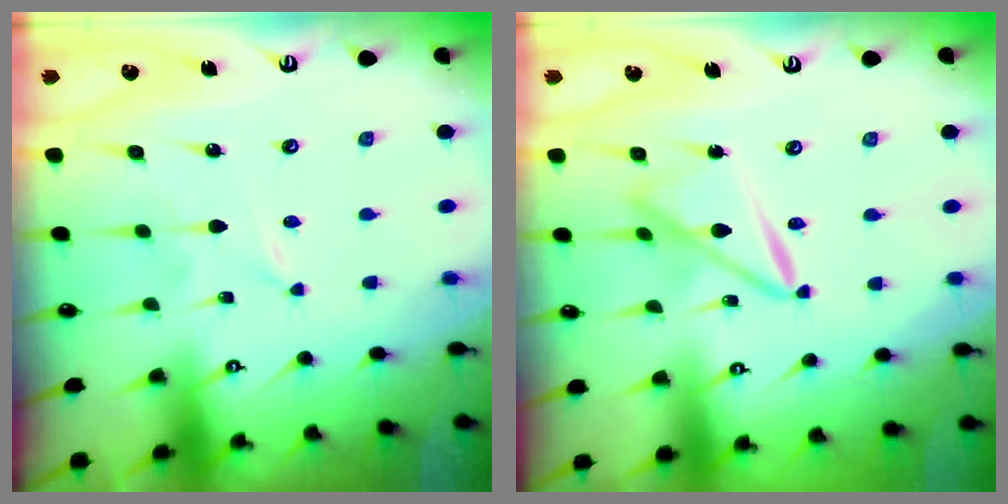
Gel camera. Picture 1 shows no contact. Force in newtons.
{"total": 10.8, "press": 10.7, "slide": 1.0}